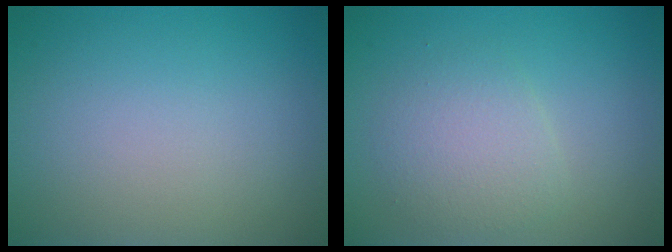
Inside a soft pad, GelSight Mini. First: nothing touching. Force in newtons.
{"total": 3.0, "press": 3.0, "slide": 0.1}